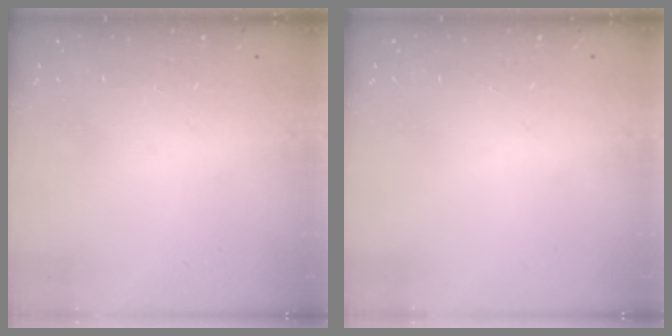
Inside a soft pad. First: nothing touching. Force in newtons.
{"total": 0.0}